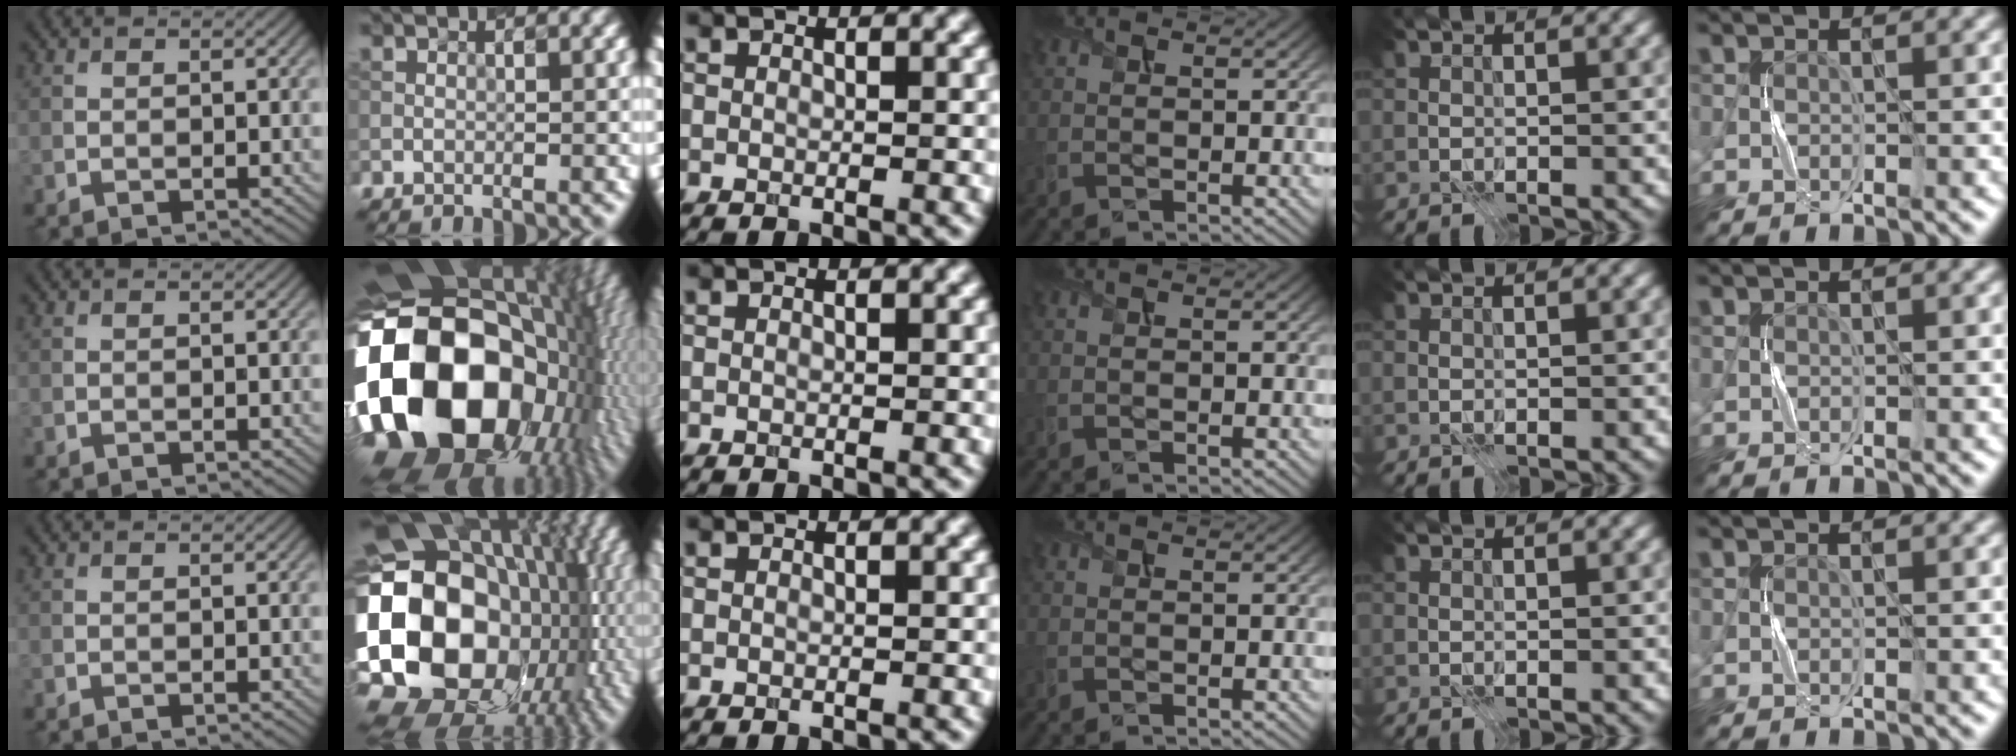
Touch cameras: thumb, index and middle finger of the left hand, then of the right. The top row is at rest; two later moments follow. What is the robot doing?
{"motion": "press", "object": "sticker"}